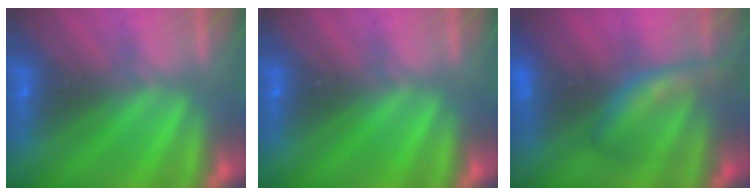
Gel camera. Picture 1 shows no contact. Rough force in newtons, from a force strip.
{"total": 0.0}
{"total": 9.1}